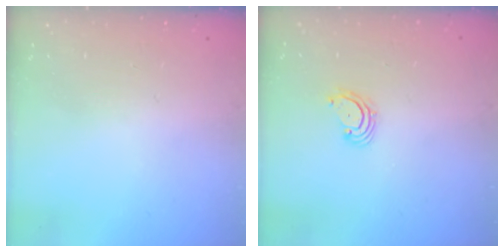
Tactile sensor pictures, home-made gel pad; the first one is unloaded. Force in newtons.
{"total": 2.7, "press": 2.7, "slide": 0.3}